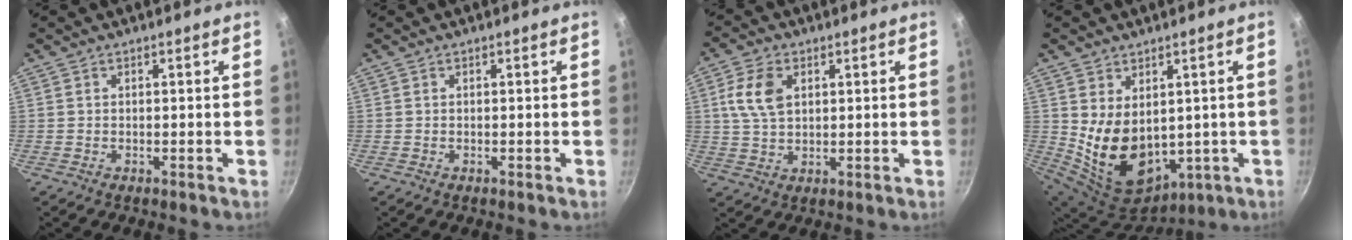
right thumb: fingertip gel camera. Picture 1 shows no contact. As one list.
[{"total": 0.0}, {"total": 7.8, "force": [2.3, 5.0, 5.6], "torque": [-0.102, 0.001, 0.043]}, {"total": 14.6, "force": [1.5, 10.5, 10.1], "torque": [-0.158, -0.035, 0.063]}]